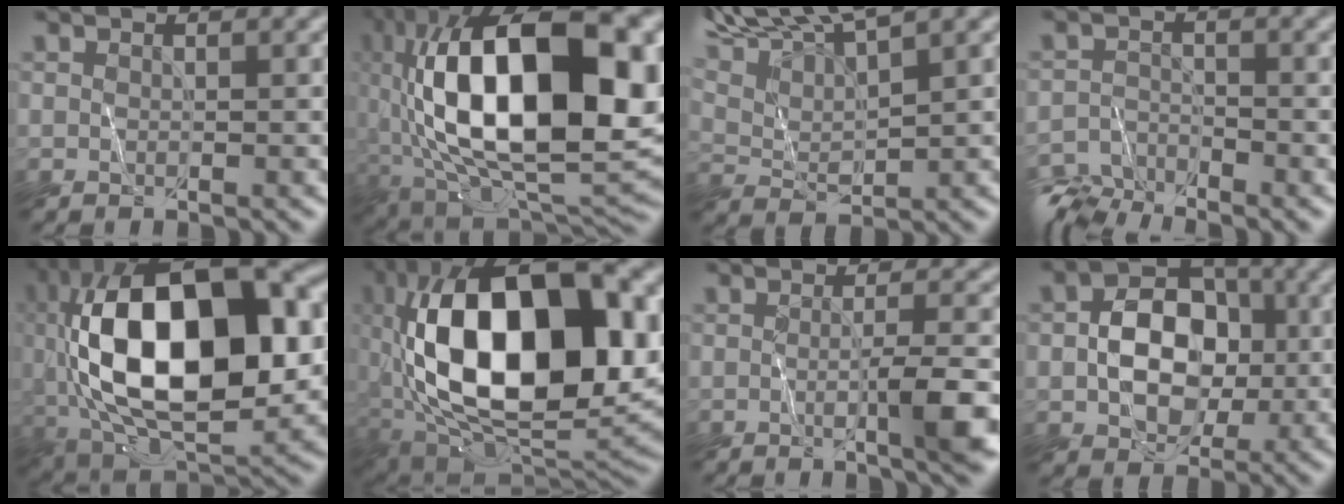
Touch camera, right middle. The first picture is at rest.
{"total": 19.8, "force": [2.2, 9.4, 17.3], "torque": [-0.303, 0.018, 0.029]}
{"total": 7.1, "force": [6.6, 0.4, 2.6], "torque": [-0.056, 0.016, 0.112]}
{"total": 6.1, "force": [-6.0, 1.3, 0.3], "torque": [-0.004, -0.014, -0.110]}
{"total": 17.4, "force": [1.1, 8.2, 15.3], "torque": [-0.262, 0.021, 0.004]}
{"total": 19.3, "force": [2.3, 10.1, 16.4], "torque": [-0.302, 0.012, 0.021]}
{"total": 4.5, "force": [-1.5, 0.2, 4.3], "torque": [-0.066, -0.012, -0.025]}
{"total": 6.8, "force": [-0.6, 4.9, 4.6], "torque": [-0.068, 0.012, -0.020]}